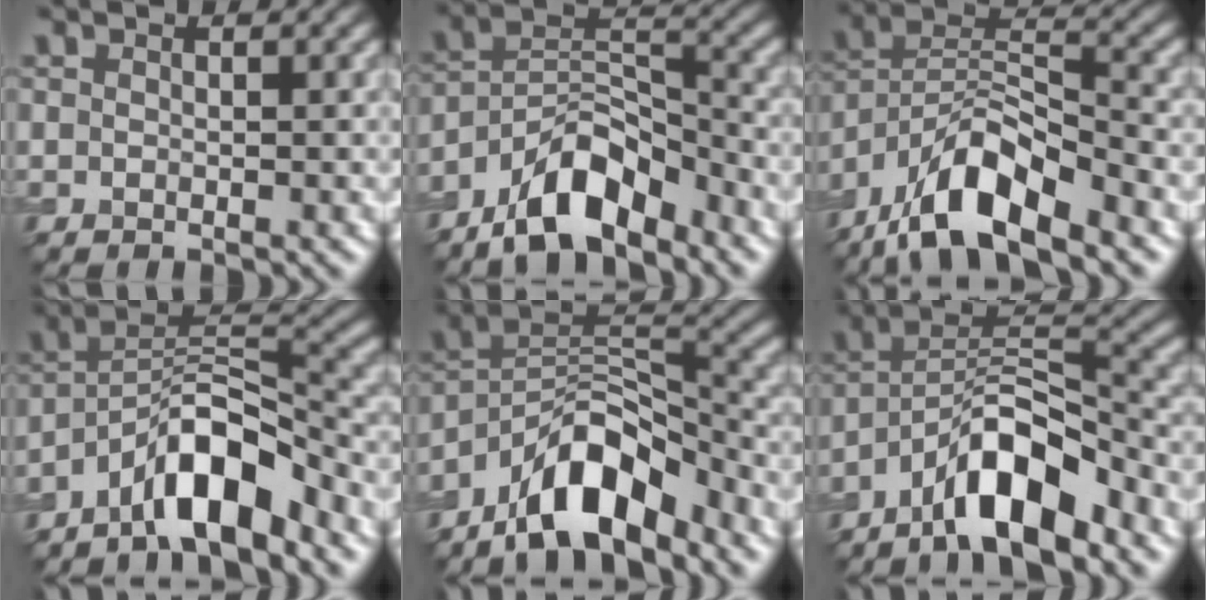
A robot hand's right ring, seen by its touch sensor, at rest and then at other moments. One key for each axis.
{"total": 8.0, "fx": -5.8, "fy": 3.0, "fz": 4.6, "tx": -0.069, "ty": 0.009, "tz": -0.113}
{"total": 10.5, "fx": -7.2, "fy": 3.4, "fz": 6.8, "tx": -0.113, "ty": 0.012, "tz": -0.142}
{"total": 8.2, "fx": -5.3, "fy": 2.3, "fz": 5.8, "tx": -0.088, "ty": 0.016, "tz": -0.099}
{"total": 9.5, "fx": -6.7, "fy": 3.5, "fz": 5.7, "tx": -0.085, "ty": 0.010, "tz": -0.132}
{"total": 9.2, "fx": -5.9, "fy": 2.7, "fz": 6.4, "tx": -0.101, "ty": 0.018, "tz": -0.108}